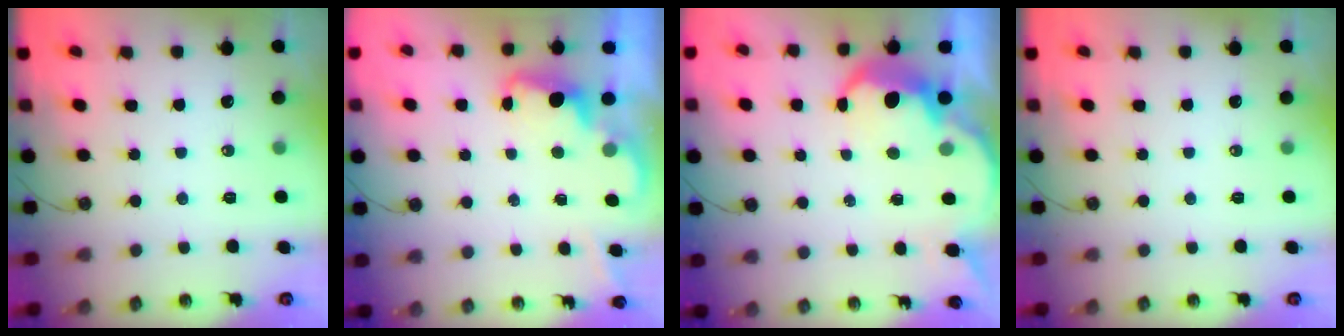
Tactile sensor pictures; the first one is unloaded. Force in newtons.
{"total": 2.0, "press": 1.9, "slide": 0.6}
{"total": 7.1, "press": 7.1, "slide": 0.5}
{"total": 0.0}